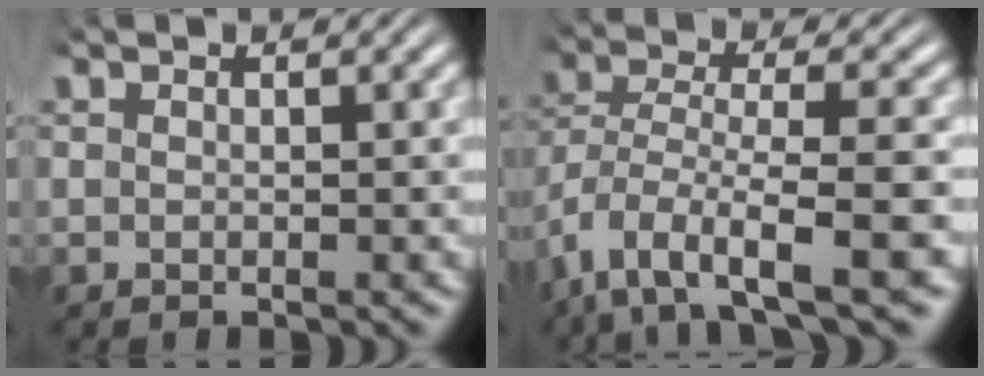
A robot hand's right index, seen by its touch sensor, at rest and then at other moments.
{"total": 6.5, "force": [-3.7, 2.4, 4.8], "torque": [-0.115, -0.039, -0.036]}